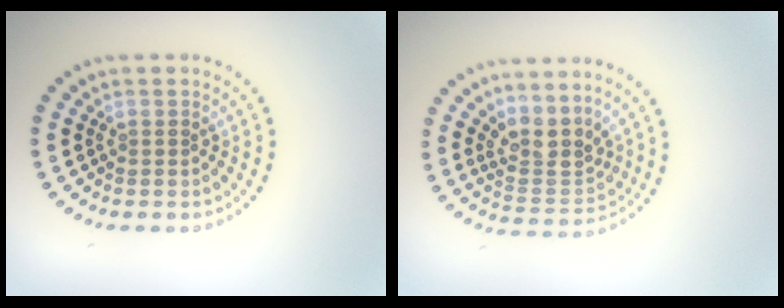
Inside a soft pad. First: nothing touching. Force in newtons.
{"total": 3.3, "press": 2.5, "slide": 2.2}